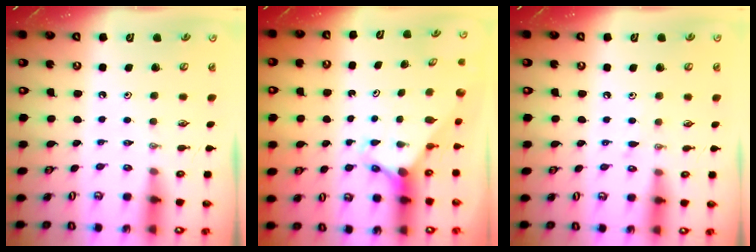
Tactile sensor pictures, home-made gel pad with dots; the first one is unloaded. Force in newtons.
{"total": 3.0, "press": 3.0, "slide": 0.2}
{"total": 5.8, "press": 5.7, "slide": 0.8}